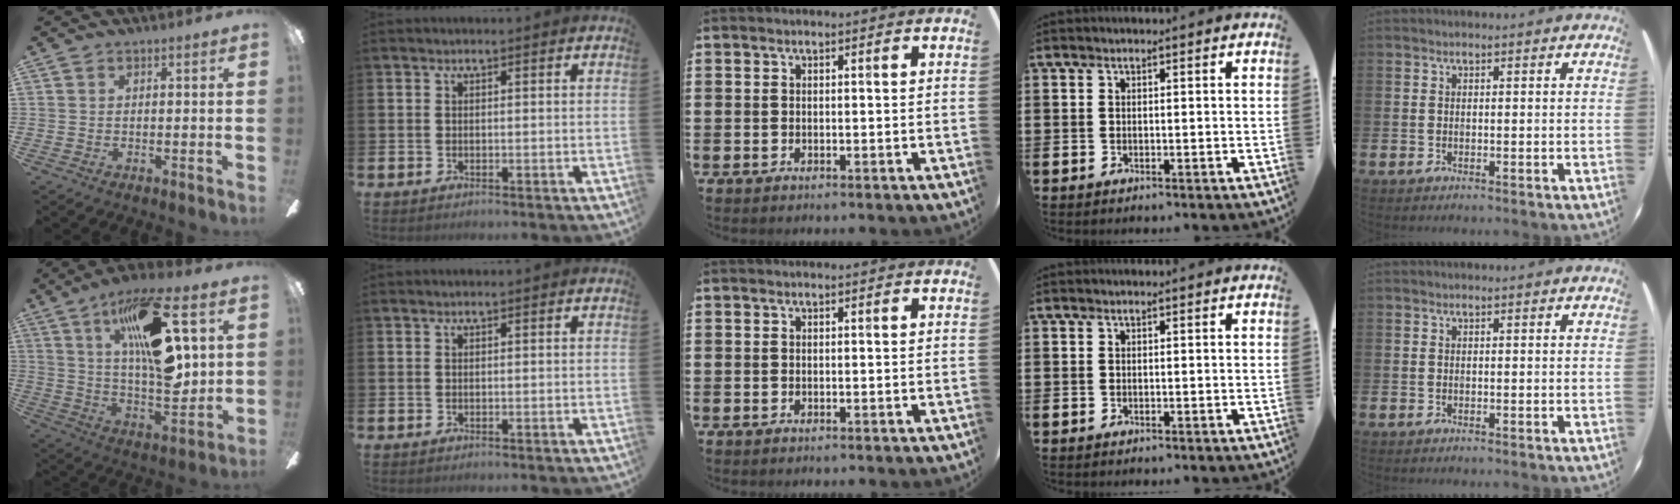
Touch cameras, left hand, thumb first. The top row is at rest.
{"thumb": {"total": 21.1, "force": [9.4, 7.4, 17.4], "torque": [-0.285, -0.045, 0.143]}}